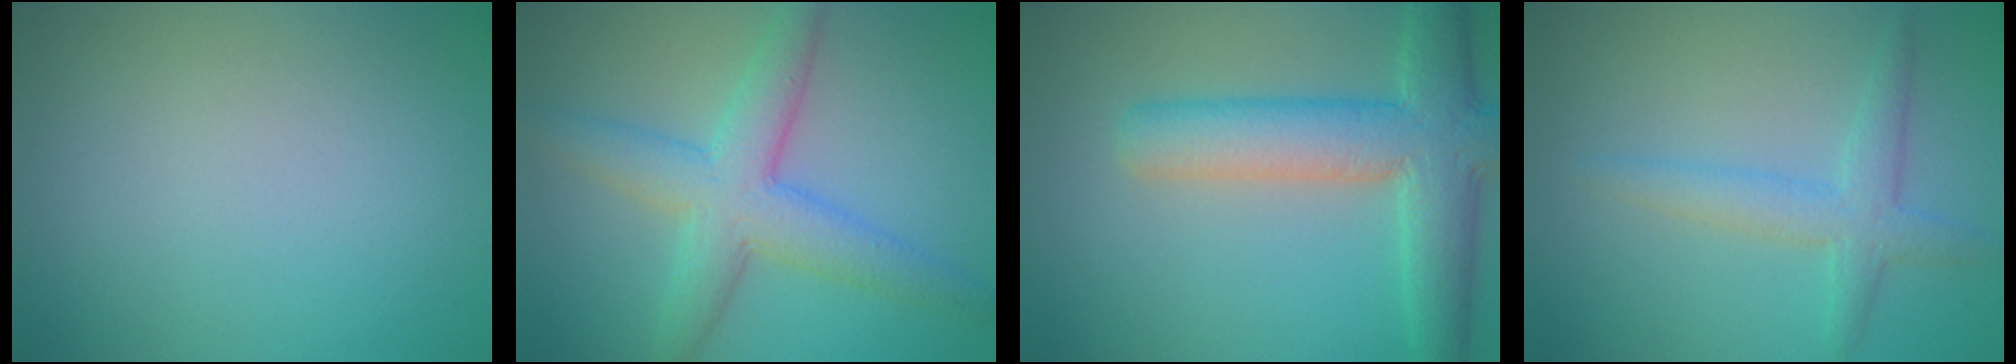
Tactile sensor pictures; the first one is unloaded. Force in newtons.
{"total": 5.7, "press": 5.7, "slide": 0.1}
{"total": 7.6, "press": 7.6, "slide": 0.4}
{"total": 3.0, "press": 3.0, "slide": 0.1}